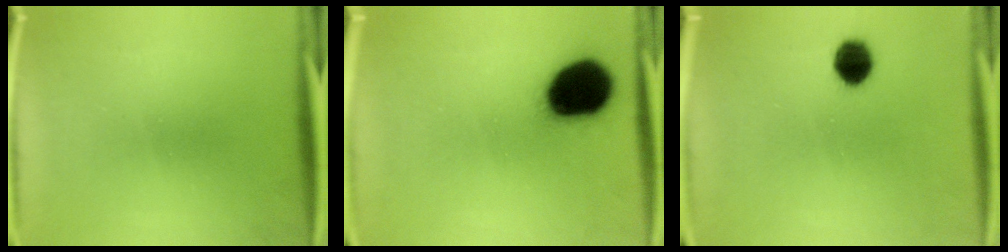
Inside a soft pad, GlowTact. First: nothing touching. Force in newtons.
{"total": 17.0}
{"total": 5.8}